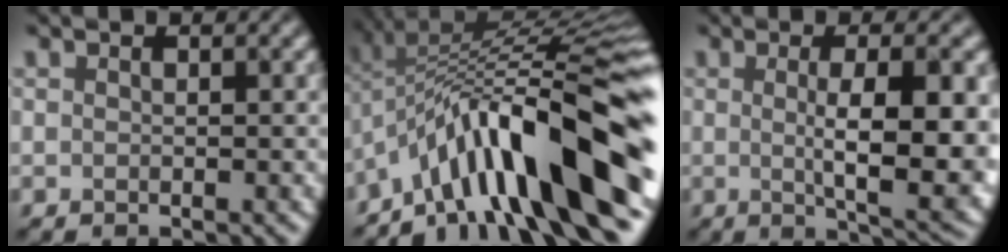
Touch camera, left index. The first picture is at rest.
{"total": 14.2, "force": [-5.7, 3.3, 12.6], "torque": [-0.196, 0.035, -0.079]}
{"total": 9.0, "force": [-0.6, 2.2, 8.7], "torque": [-0.118, -0.003, 0.009]}